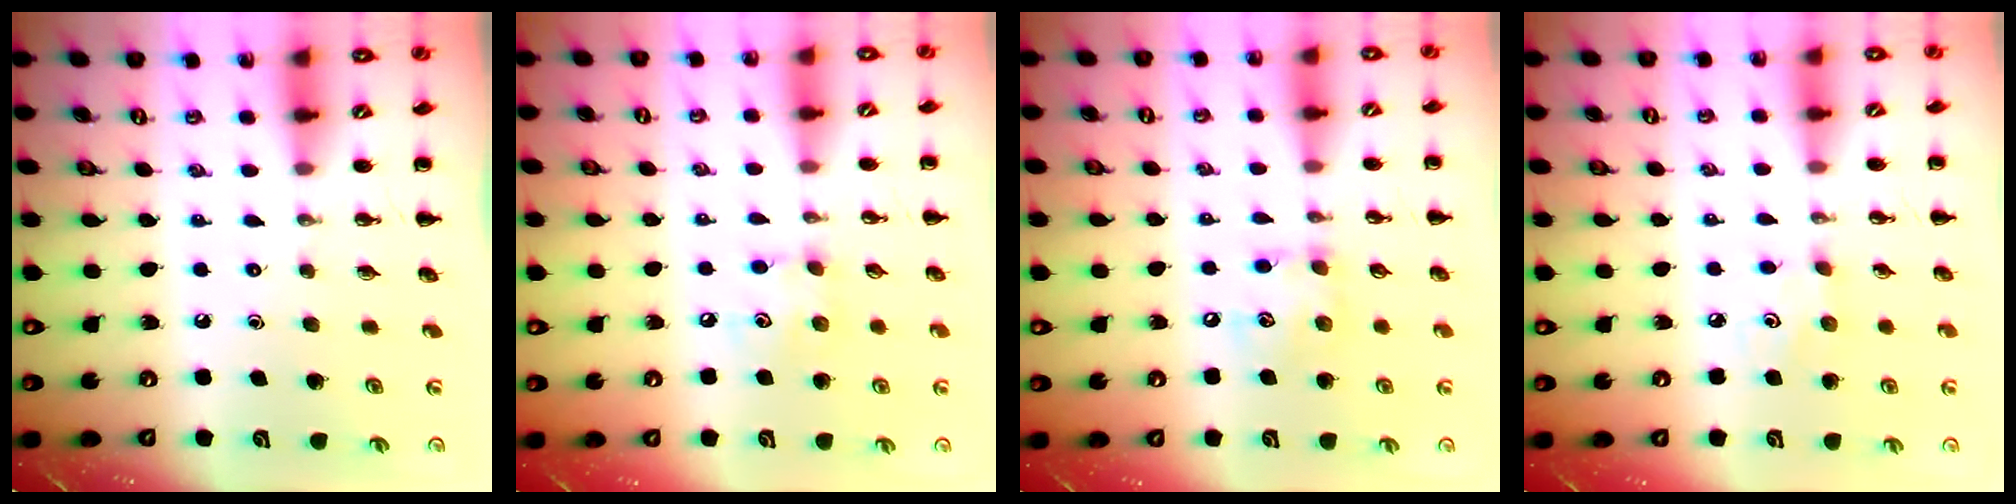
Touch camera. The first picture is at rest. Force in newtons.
{"total": 5.3, "press": 5.3, "slide": 0.7}
{"total": 7.5, "press": 7.4, "slide": 0.9}
{"total": 2.5, "press": 2.4, "slide": 0.7}